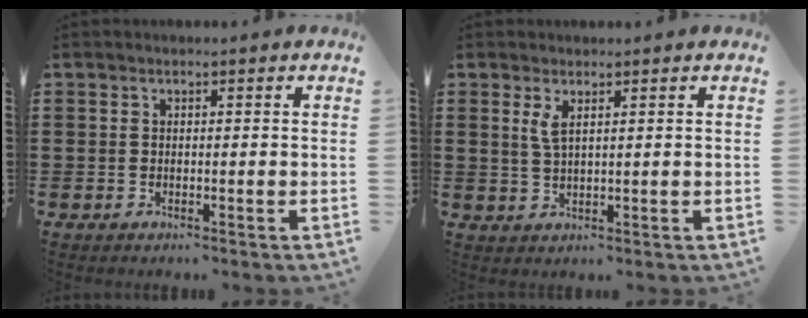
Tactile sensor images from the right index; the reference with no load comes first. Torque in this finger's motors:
{"motor_torque": [0.67, 0.35, 0.11, 0.06]}